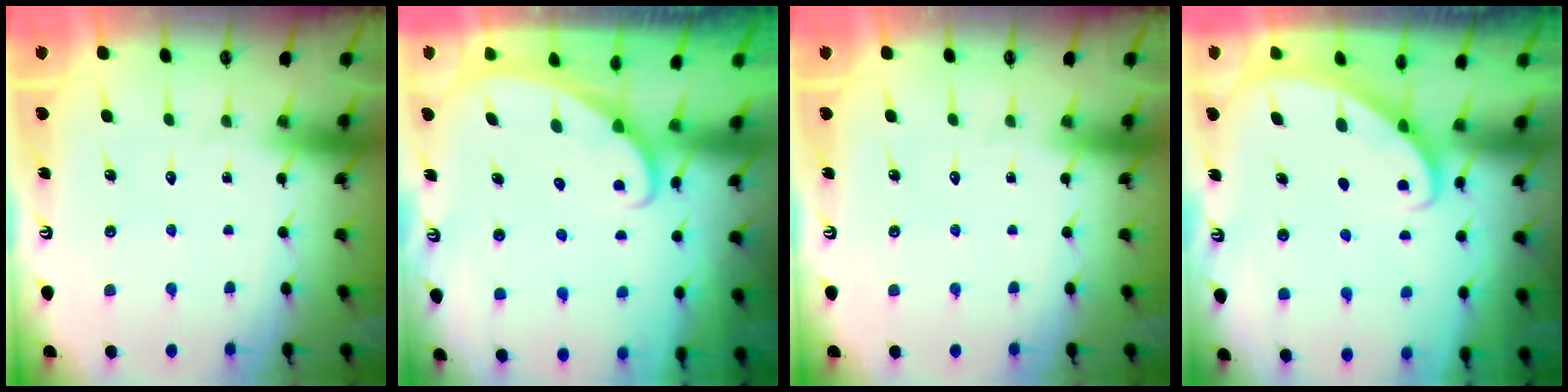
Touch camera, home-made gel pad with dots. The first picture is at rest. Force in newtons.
{"total": 1.8, "press": 1.8, "slide": 0.1}
{"total": 0.0}
{"total": 2.0, "press": 2.0, "slide": 0.1}